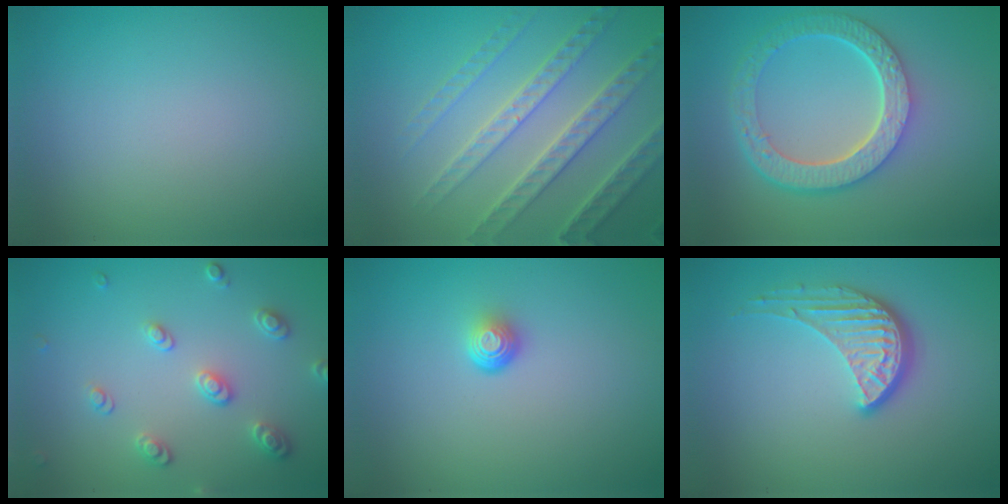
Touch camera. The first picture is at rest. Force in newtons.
{"total": 6.2, "press": 5.0, "slide": 3.8}
{"total": 6.1, "press": 4.6, "slide": 4.1}
{"total": 2.6, "press": 2.6, "slide": 0.2}
{"total": 1.7, "press": 1.0, "slide": 1.4}
{"total": 3.9, "press": 3.0, "slide": 2.5}